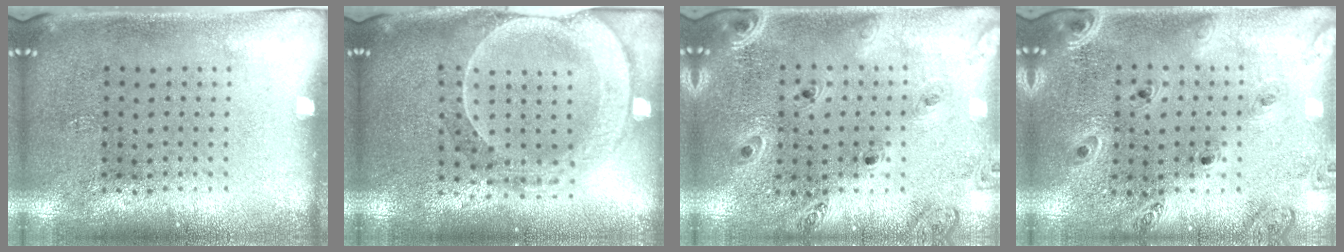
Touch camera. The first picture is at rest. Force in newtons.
{"total": 2.3, "press": 2.1, "slide": 0.9}
{"total": 1.3, "press": 1.3, "slide": 0.1}
{"total": 1.3, "press": 1.3, "slide": 0.2}